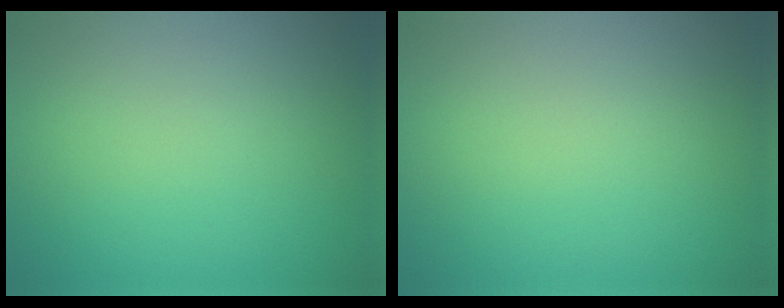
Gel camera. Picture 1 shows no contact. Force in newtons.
{"total": 0.0}